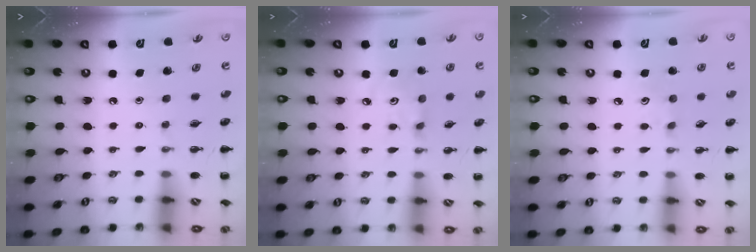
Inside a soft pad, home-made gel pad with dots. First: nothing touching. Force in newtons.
{"total": 3.5, "press": 3.4, "slide": 0.9}
{"total": 6.0, "press": 5.7, "slide": 1.7}